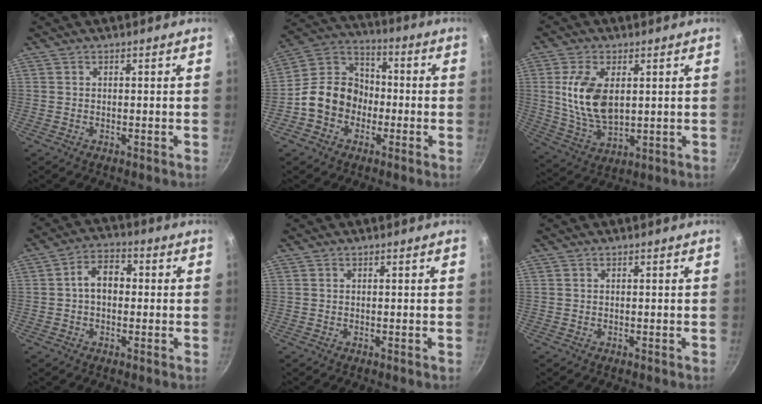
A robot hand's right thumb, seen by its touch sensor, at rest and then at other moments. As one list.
[{"total": 12.5, "force": [-3.0, 10.4, 6.2], "torque": [-0.069, 0.043, -0.073]}, {"total": 12.7, "force": [2.2, 7.2, 10.2], "torque": [-0.190, -0.019, 0.050]}, {"total": 6.8, "force": [0.2, 4.7, 4.9], "torque": [-0.055, 0.022, -0.008]}, {"total": 0.0}, {"total": 0.0}]